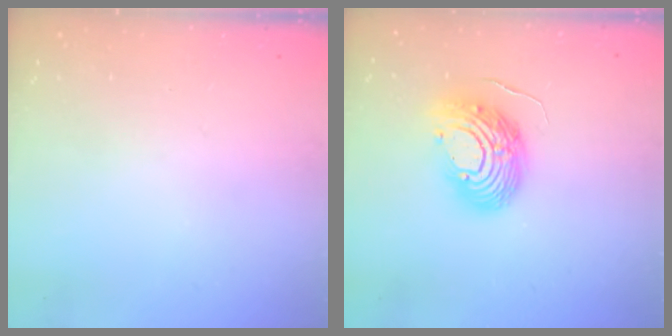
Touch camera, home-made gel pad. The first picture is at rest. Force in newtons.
{"total": 13.3, "press": 13.1, "slide": 2.3}